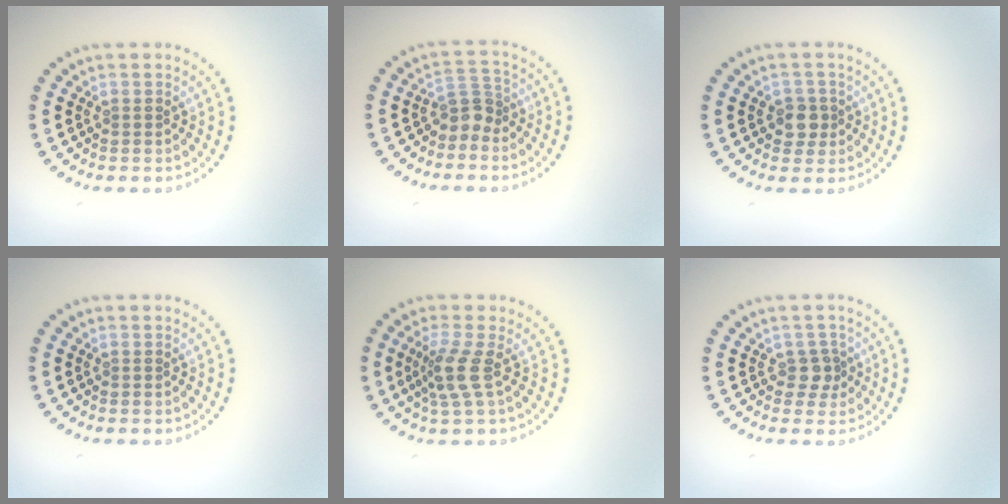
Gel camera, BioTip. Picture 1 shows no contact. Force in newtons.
{"total": 2.4, "press": 1.7, "slide": 1.7}
{"total": 1.9, "press": 1.8, "slide": 0.8}
{"total": 0.0}
{"total": 2.7, "press": 2.2, "slide": 1.7}
{"total": 1.8, "press": 1.4, "slide": 1.1}